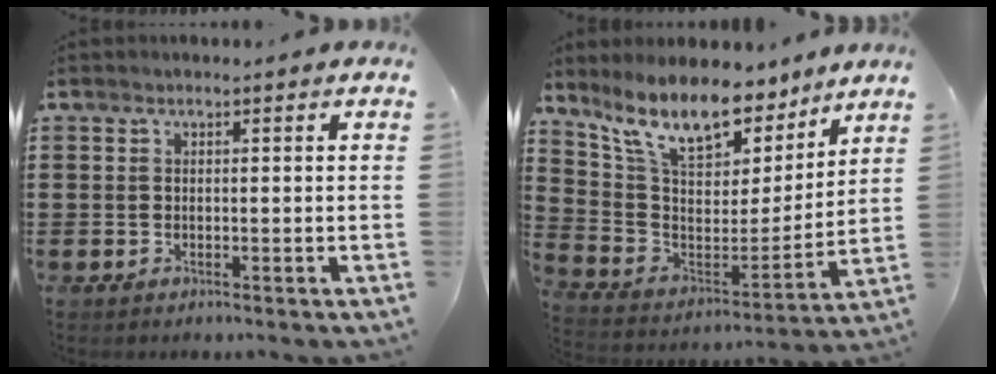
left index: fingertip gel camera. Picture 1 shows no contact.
{"total": 12.2, "force": [9.5, 4.2, 6.4], "torque": [-0.157, -0.047, 0.170]}